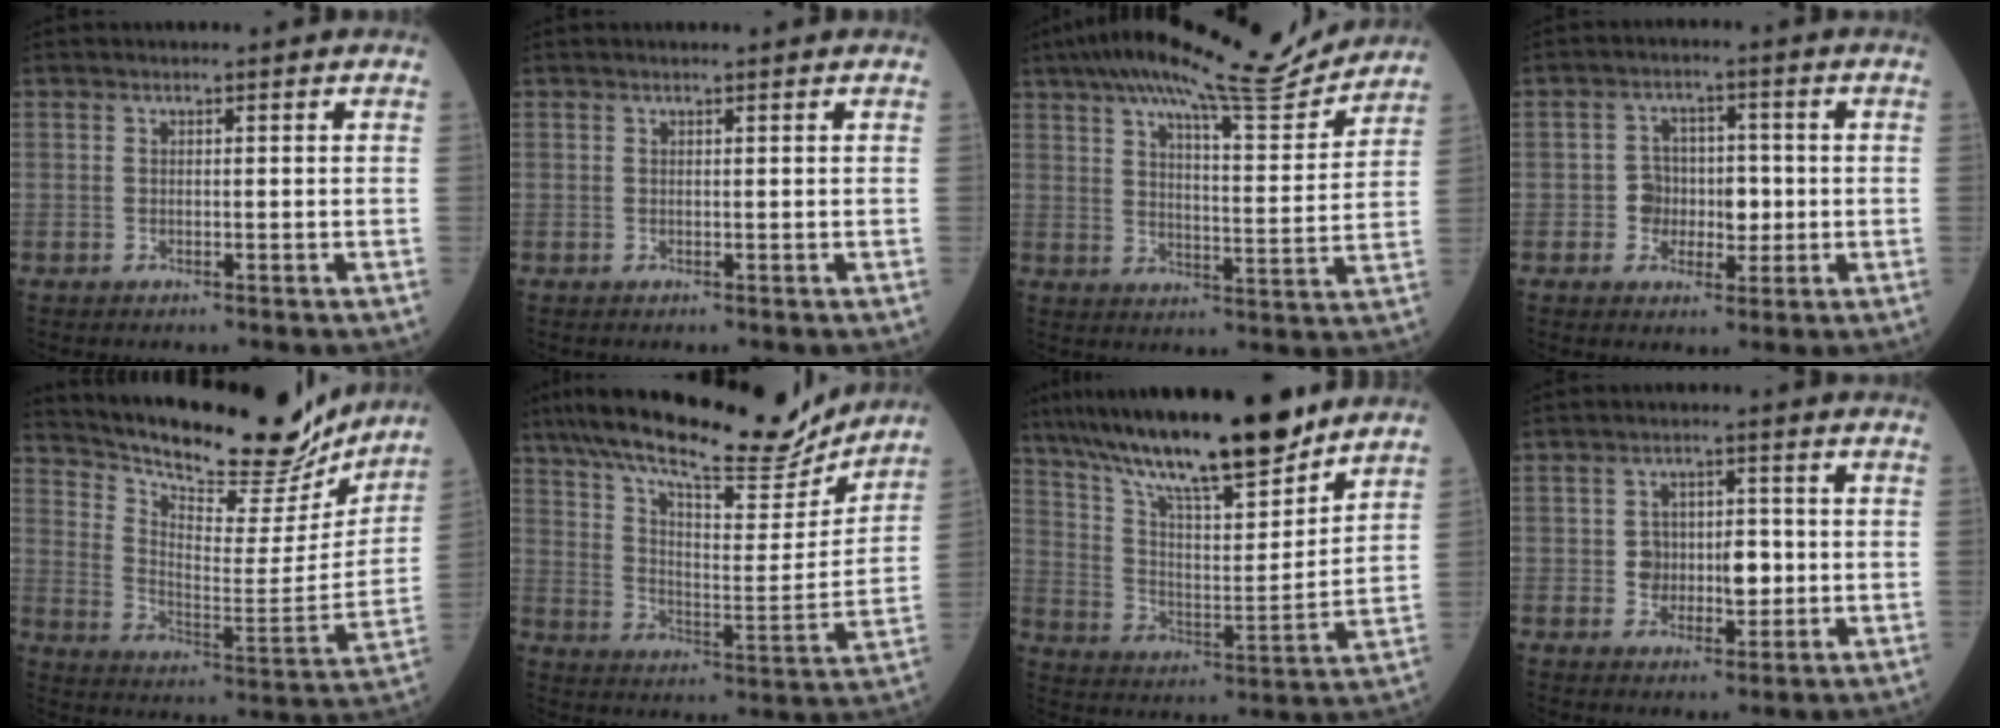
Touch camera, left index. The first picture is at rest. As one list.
[{"total": 0.7, "force": [0.6, -0.1, 0.4], "torque": [-0.009, 0.005, 0.013]}, {"total": 18.2, "force": [15.9, 1.7, 8.7], "torque": [-0.142, 0.006, 0.230]}, {"total": 5.1, "force": [-0.6, 4.4, 2.6], "torque": [-0.039, 0.013, -0.011]}, {"total": 22.7, "force": [20.6, 5.1, 8.2], "torque": [-0.141, -0.039, 0.294]}, {"total": 21.9, "force": [19.1, 4.0, 10.1], "torque": [-0.176, -0.001, 0.283]}, {"total": 20.1, "force": [16.3, 2.7, 11.5], "torque": [-0.195, 0.003, 0.281]}, {"total": 5.9, "force": [-0.4, 3.9, 4.4], "torque": [-0.068, 0.013, -0.002]}]